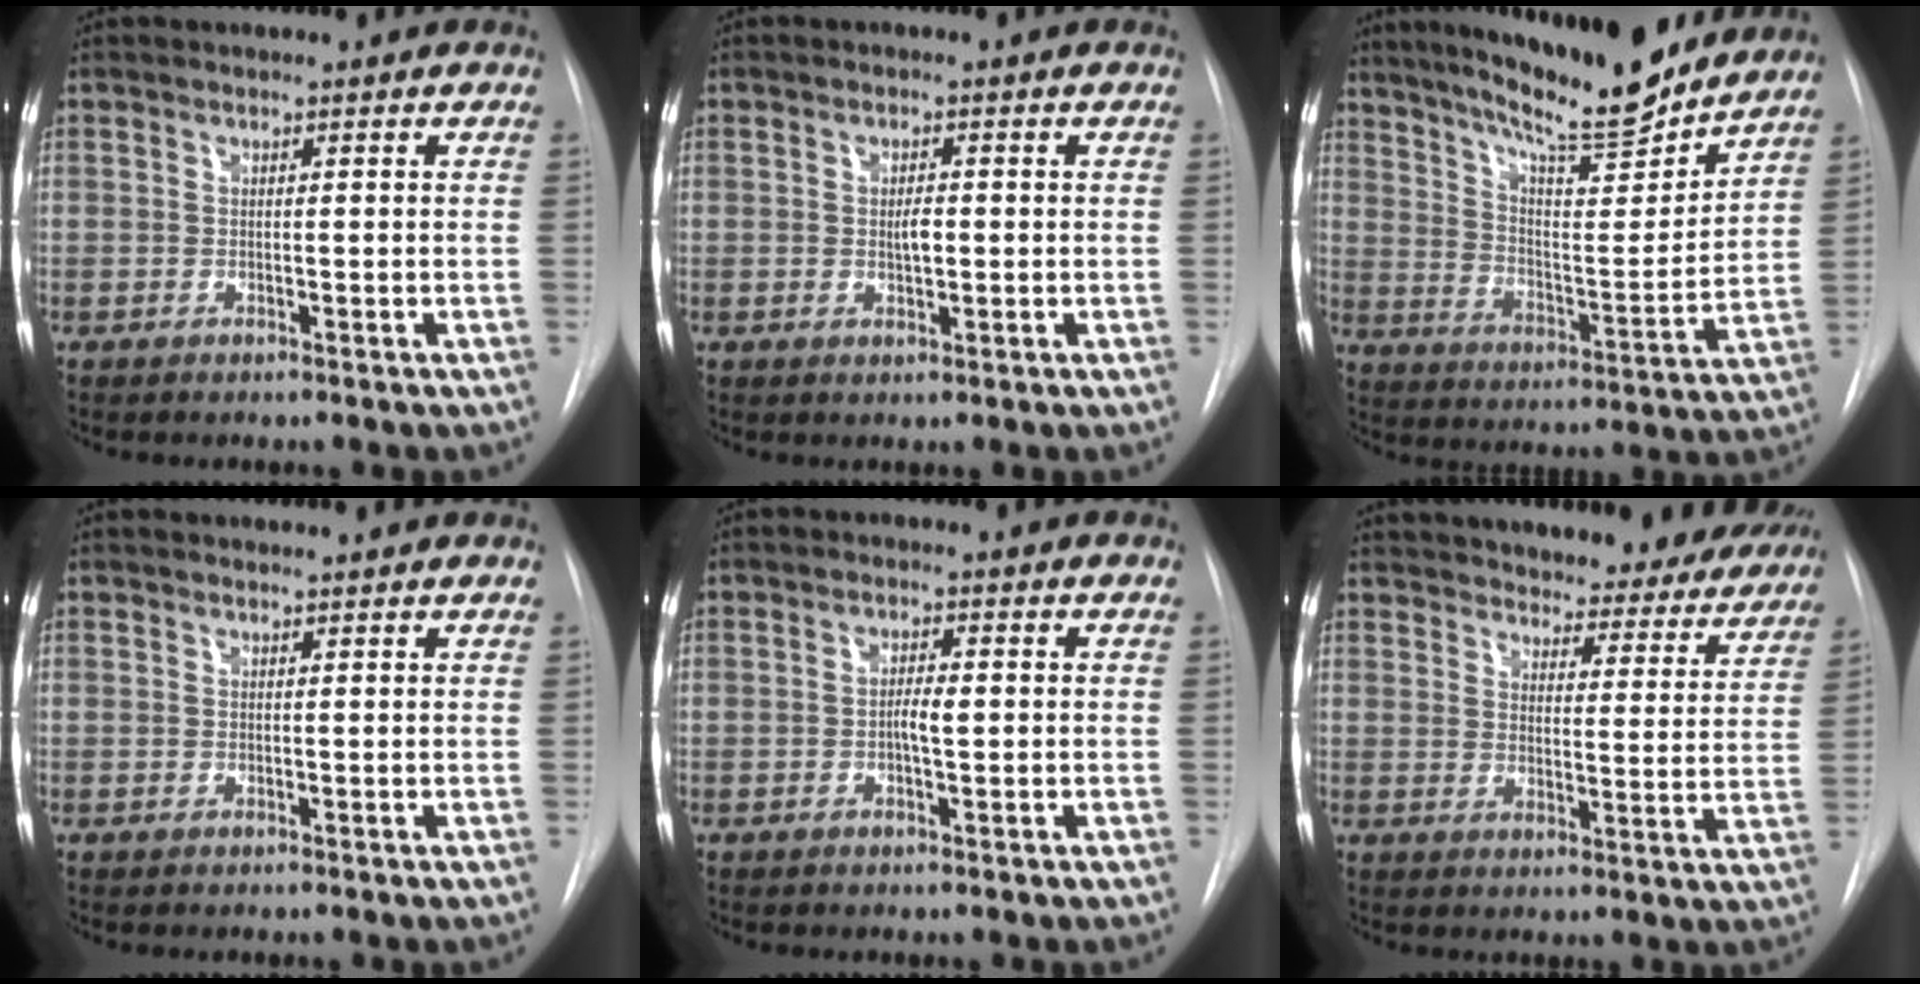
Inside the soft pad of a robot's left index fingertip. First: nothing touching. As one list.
[{"total": 2.3, "force": [-0.7, 0.9, 1.9], "torque": [-0.033, -0.004, -0.014]}, {"total": 18.8, "force": [16.1, 2.4, 9.5], "torque": [-0.154, -0.019, 0.243]}, {"total": 1.5, "force": [1.5, 0.2, 0.3], "torque": [-0.007, 0.008, 0.012]}, {"total": 2.6, "force": [-0.9, 0.7, 2.3], "torque": [-0.042, -0.003, -0.018]}, {"total": 26.9, "force": [24.8, 7.2, 7.6], "torque": [-0.124, -0.046, 0.299]}]